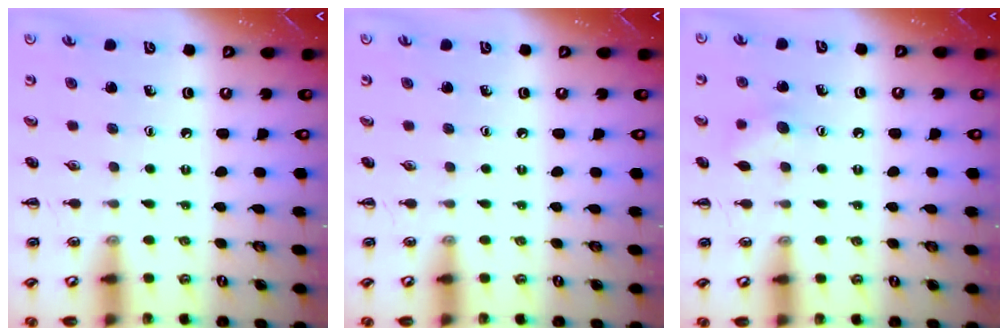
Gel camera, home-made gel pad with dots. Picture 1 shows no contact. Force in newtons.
{"total": 0.0}
{"total": 7.9, "press": 7.7, "slide": 1.4}